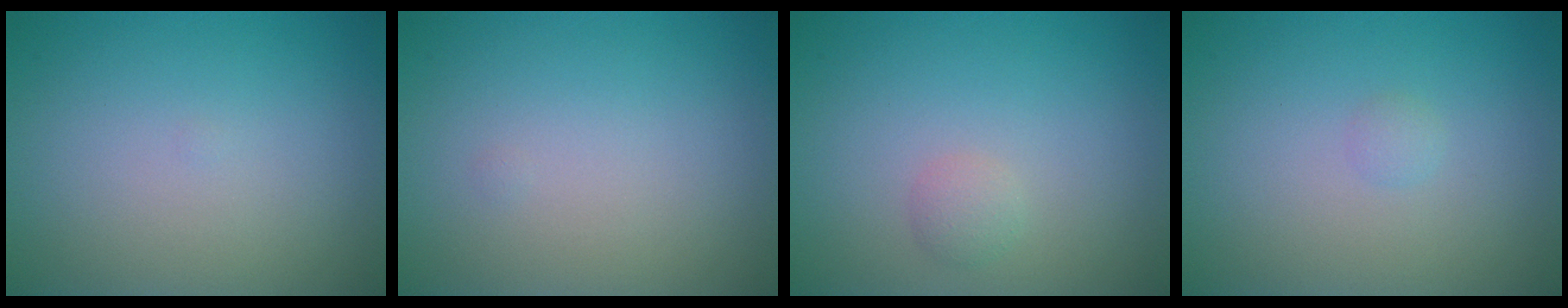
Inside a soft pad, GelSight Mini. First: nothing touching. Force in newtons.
{"total": 0.0}
{"total": 1.1, "press": 1.1, "slide": 0.1}
{"total": 0.6, "press": 0.6, "slide": 0.0}